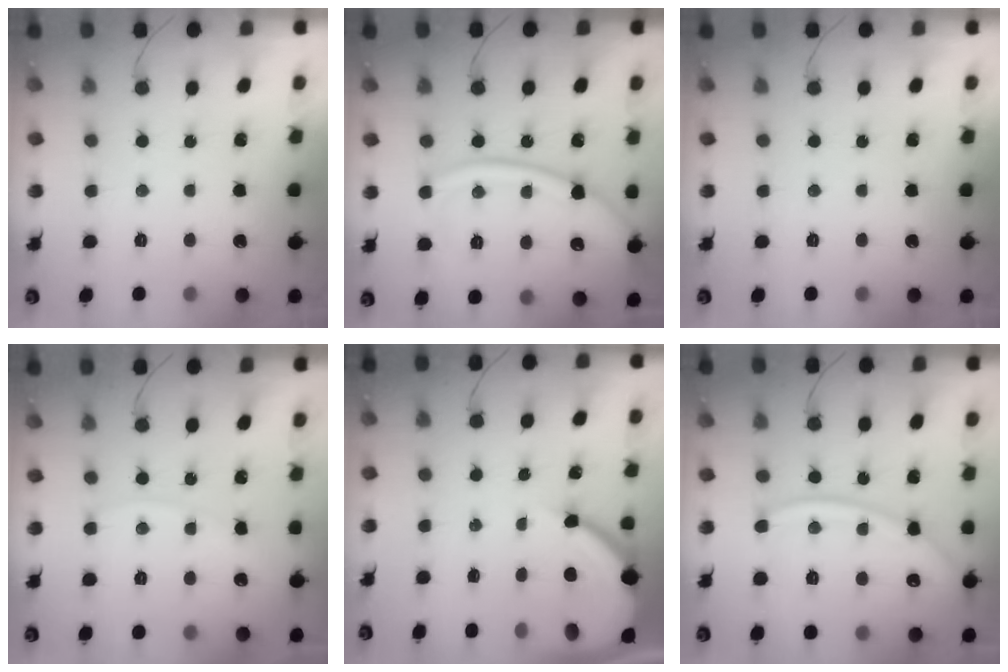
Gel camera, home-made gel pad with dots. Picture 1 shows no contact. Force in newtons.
{"total": 14.4, "press": 14.3, "slide": 1.8}
{"total": 0.0}
{"total": 3.5, "press": 3.5, "slide": 0.5}
{"total": 8.5, "press": 8.5, "slide": 0.7}
{"total": 13.1, "press": 13.0, "slide": 1.4}